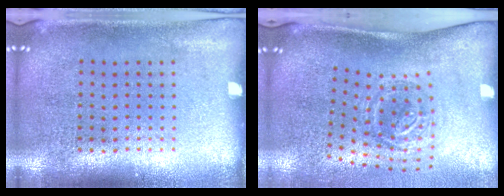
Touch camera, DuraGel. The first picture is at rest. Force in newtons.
{"total": 1.9, "press": 1.3, "slide": 1.5}